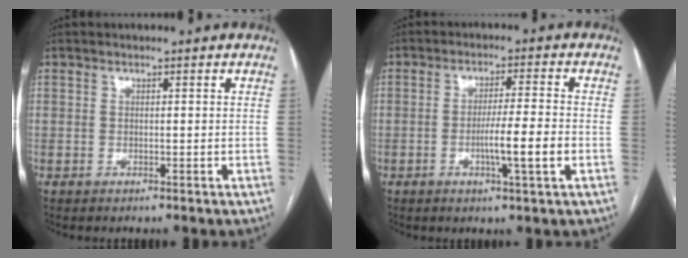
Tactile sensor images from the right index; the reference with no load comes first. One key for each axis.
{"total": 7.0, "fx": -1.9, "fy": -0.6, "fz": 6.7, "tx": -0.112, "ty": -0.007, "tz": -0.034}